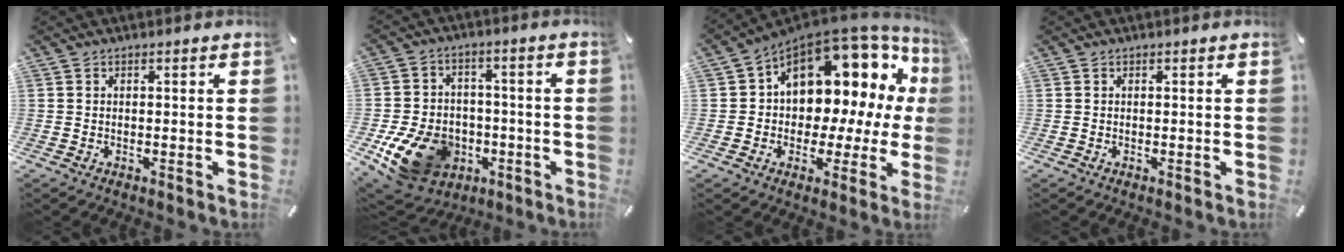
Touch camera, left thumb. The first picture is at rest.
{"total": 15.6, "force": [-5.7, 11.9, 8.2], "torque": [-0.163, 0.030, -0.089]}
{"total": 14.4, "force": [6.2, 9.5, 8.8], "torque": [-0.115, -0.064, 0.100]}
{"total": 0.0}